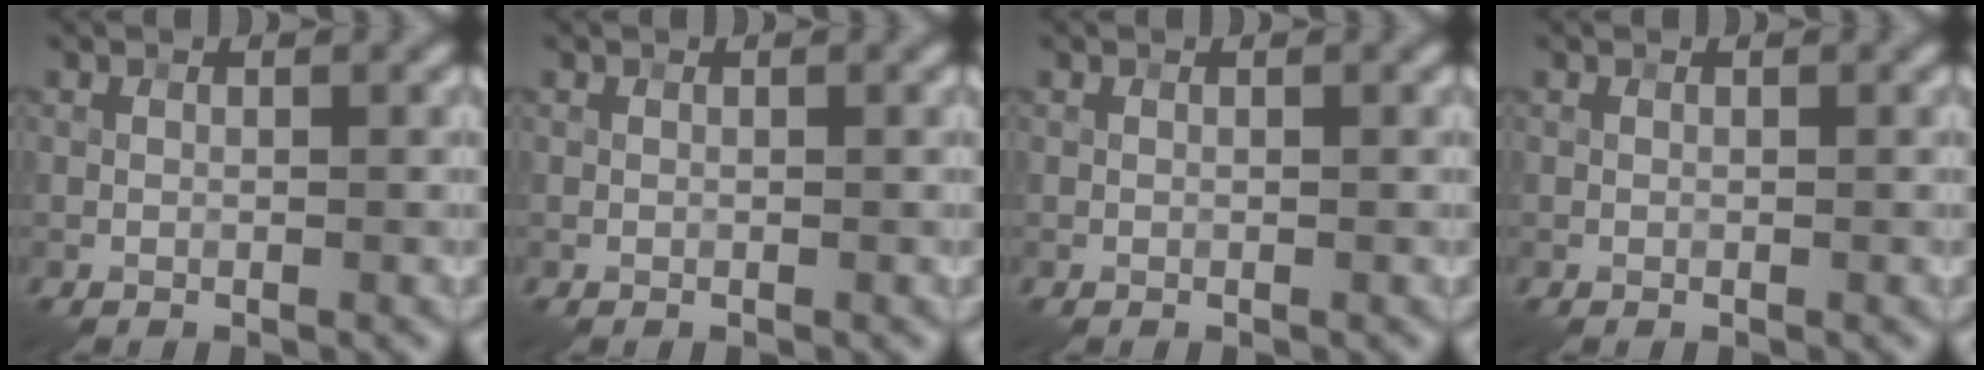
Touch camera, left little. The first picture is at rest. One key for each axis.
{"total": 0.0}
{"total": 0.0}
{"total": 0.0}